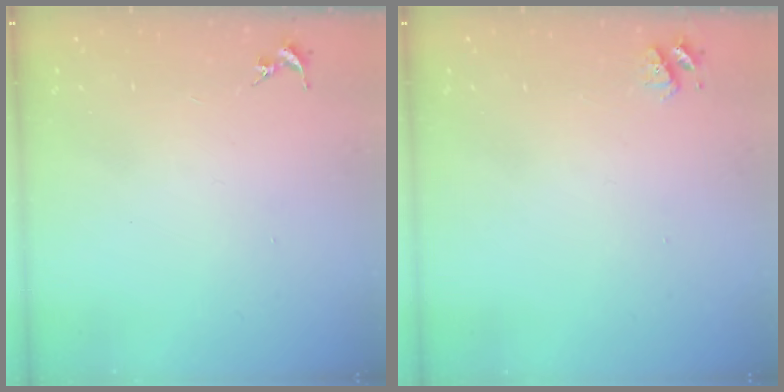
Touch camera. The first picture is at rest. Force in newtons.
{"total": 4.7, "press": 4.7, "slide": 0.7}